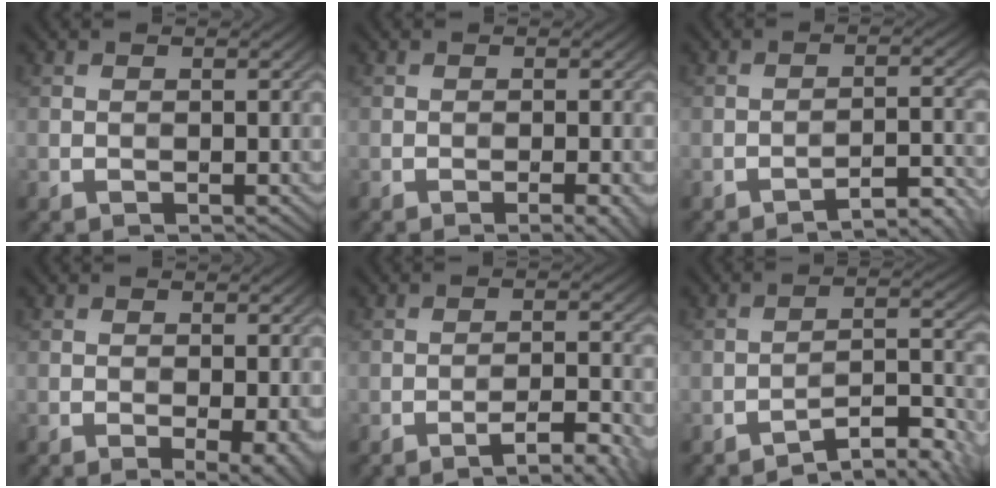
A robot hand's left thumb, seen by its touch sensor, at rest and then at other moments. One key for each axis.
{"total": 2.2, "fx": -1.1, "fy": 0.3, "fz": 1.9, "tx": -0.026, "ty": 0.004, "tz": -0.018}
{"total": 4.3, "fx": -3.7, "fy": 0.5, "fz": 2.2, "tx": -0.026, "ty": 0.018, "tz": -0.055}
{"total": 3.1, "fx": -0.8, "fy": 0.8, "fz": 2.8, "tx": -0.042, "ty": -0.007, "tz": -0.010}
{"total": 5.6, "fx": -3.7, "fy": 0.9, "fz": 4.0, "tx": -0.058, "ty": 0.015, "tz": -0.055}
{"total": 6.6, "fx": -5.3, "fy": 1.2, "fz": 3.7, "tx": -0.056, "ty": 0.014, "tz": -0.089}